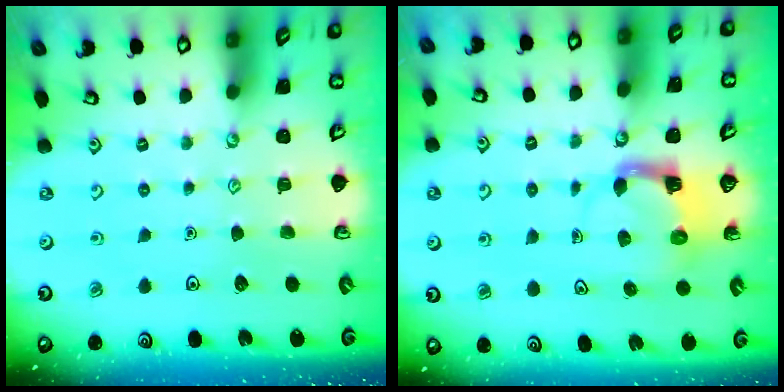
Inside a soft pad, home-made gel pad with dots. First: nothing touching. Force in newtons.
{"total": 3.9, "press": 3.8, "slide": 0.7}